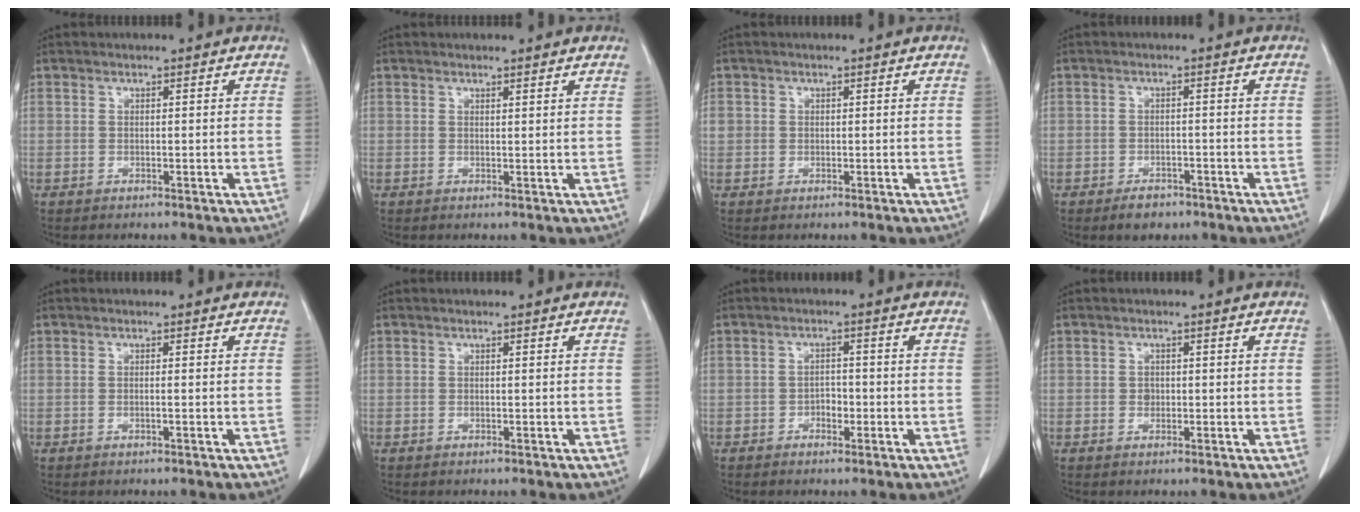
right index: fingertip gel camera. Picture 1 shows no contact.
{"total": 1.2, "force": [1.2, 0.0, 0.2], "torque": [-0.015, -0.005, 0.014]}
{"total": 1.7, "force": [0.2, 1.6, 0.5], "torque": [-0.004, 0.009, 0.006]}
{"total": 3.2, "force": [-2.2, 2.0, 1.2], "torque": [-0.016, 0.004, -0.026]}
{"total": 0.5, "force": [-0.2, -0.1, 0.5], "torque": [-0.008, 0.001, -0.004]}
{"total": 0.0}
{"total": 2.1, "force": [-0.9, 1.4, 1.4], "torque": [-0.015, 0.007, -0.014]}
{"total": 1.1, "force": [-0.1, 0.9, 0.5], "torque": [-0.007, 0.003, 0.000]}